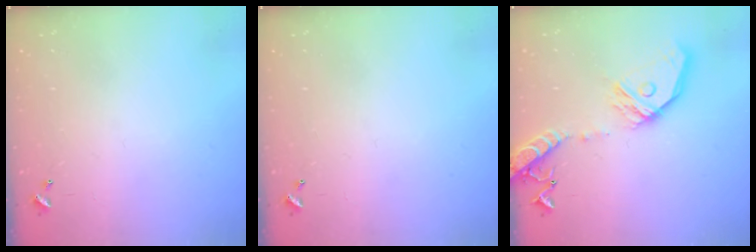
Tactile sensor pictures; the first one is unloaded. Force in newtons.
{"total": 0.0}
{"total": 18.2, "press": 17.9, "slide": 3.1}